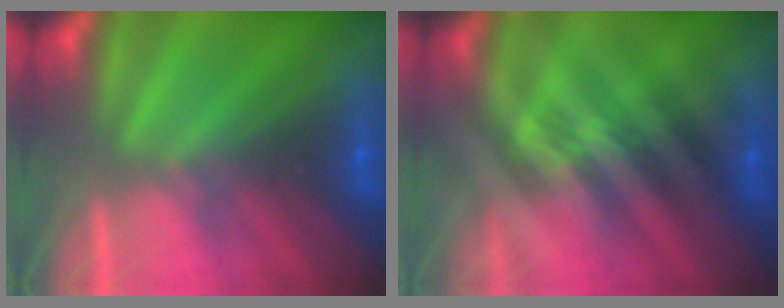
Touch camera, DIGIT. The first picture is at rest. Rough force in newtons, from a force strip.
{"total": 2.4}